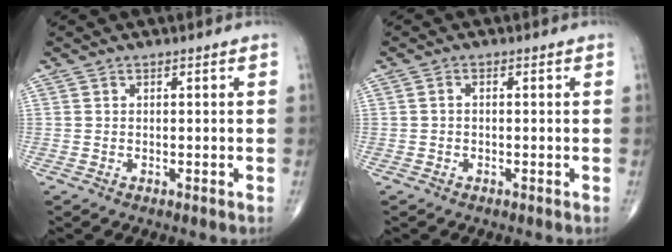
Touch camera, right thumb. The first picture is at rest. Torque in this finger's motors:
{"motor_torque": [-0.12, 0.13, 0.02, 0.06, 0.03]}